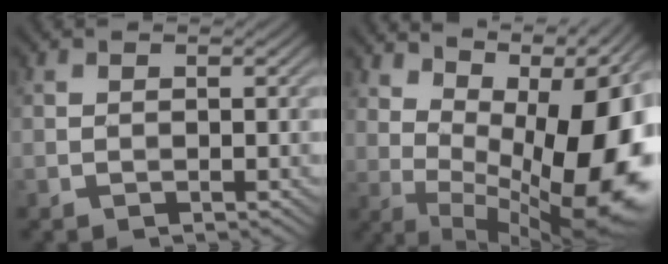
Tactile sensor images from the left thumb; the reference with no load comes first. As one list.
[{"total": 17.3, "force": [3.9, 7.5, 15.0], "torque": [-0.188, 0.022, 0.078]}]